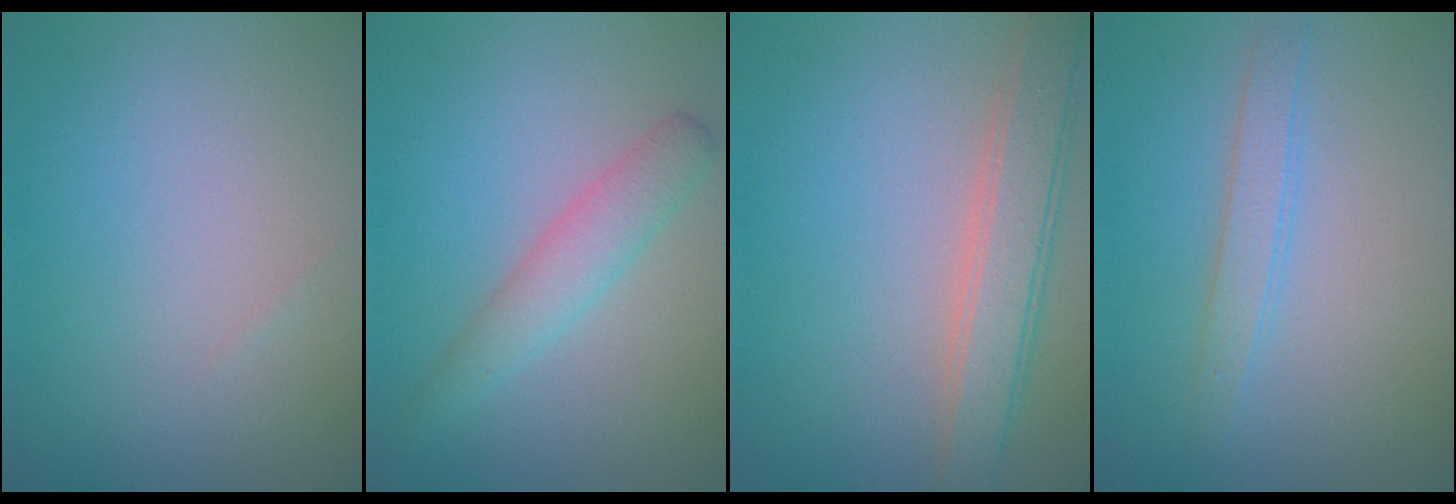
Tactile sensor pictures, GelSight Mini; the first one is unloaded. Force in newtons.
{"total": 2.8, "press": 2.7, "slide": 0.1}
{"total": 3.8, "press": 3.8, "slide": 0.2}
{"total": 2.0, "press": 2.0, "slide": 0.1}